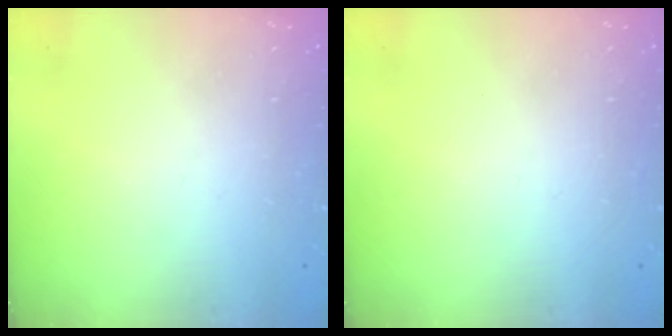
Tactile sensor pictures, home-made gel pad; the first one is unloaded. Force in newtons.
{"total": 0.0}